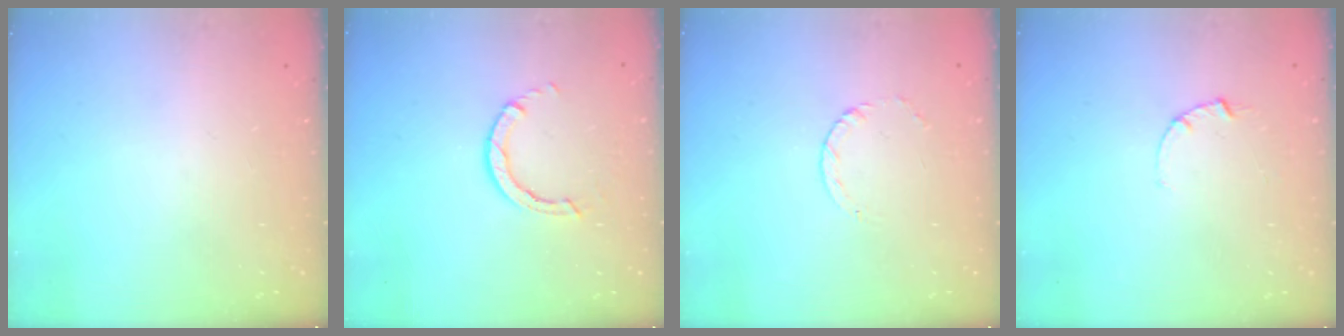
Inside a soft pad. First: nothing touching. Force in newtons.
{"total": 2.8, "press": 2.8, "slide": 0.2}
{"total": 2.4, "press": 2.4, "slide": 0.3}
{"total": 2.5, "press": 2.5, "slide": 0.3}